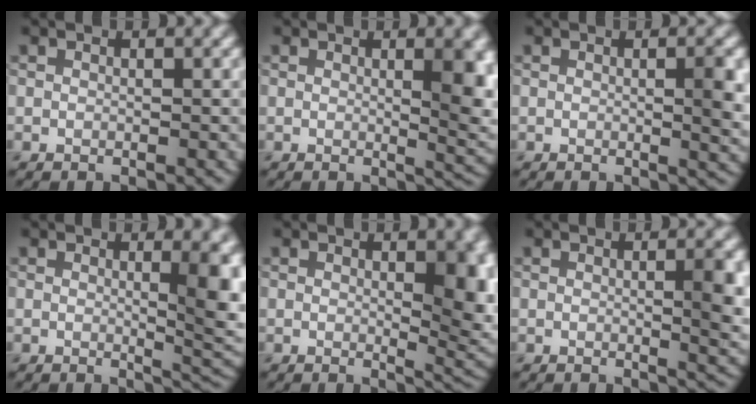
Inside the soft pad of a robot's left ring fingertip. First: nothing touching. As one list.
[{"total": 5.5, "force": [0.9, 1.7, 5.2], "torque": [-0.047, 0.000, 0.015]}, {"total": 3.0, "force": [0.2, 0.7, 2.9], "torque": [-0.035, -0.001, 0.000]}, {"total": 6.1, "force": [0.9, 1.8, 5.7], "torque": [-0.055, -0.005, 0.017]}, {"total": 6.6, "force": [1.0, 2.3, 6.1], "torque": [-0.066, -0.006, 0.022]}, {"total": 4.0, "force": [0.2, 0.9, 3.8], "torque": [-0.045, -0.001, 0.002]}]